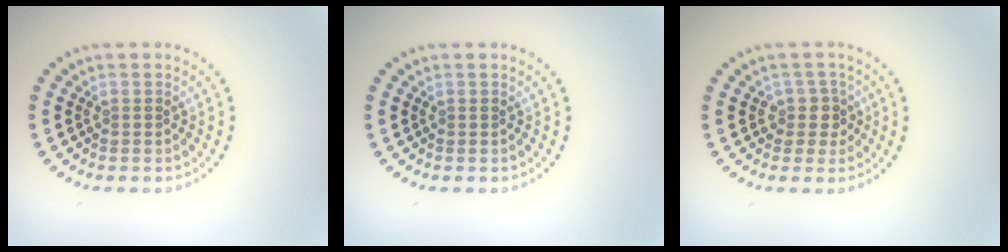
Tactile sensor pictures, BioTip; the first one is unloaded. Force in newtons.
{"total": 0.0}
{"total": 2.1, "press": 1.7, "slide": 1.2}